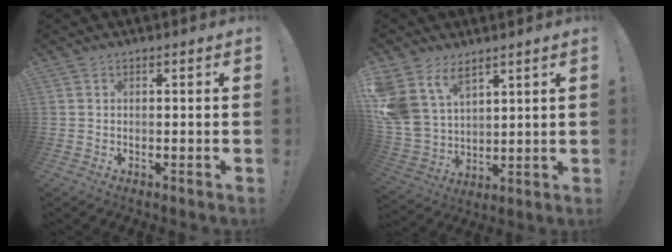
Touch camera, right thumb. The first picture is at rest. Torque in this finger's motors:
{"motor_torque": [0.36, 0.48, 0.96, 0.67, 0.17]}